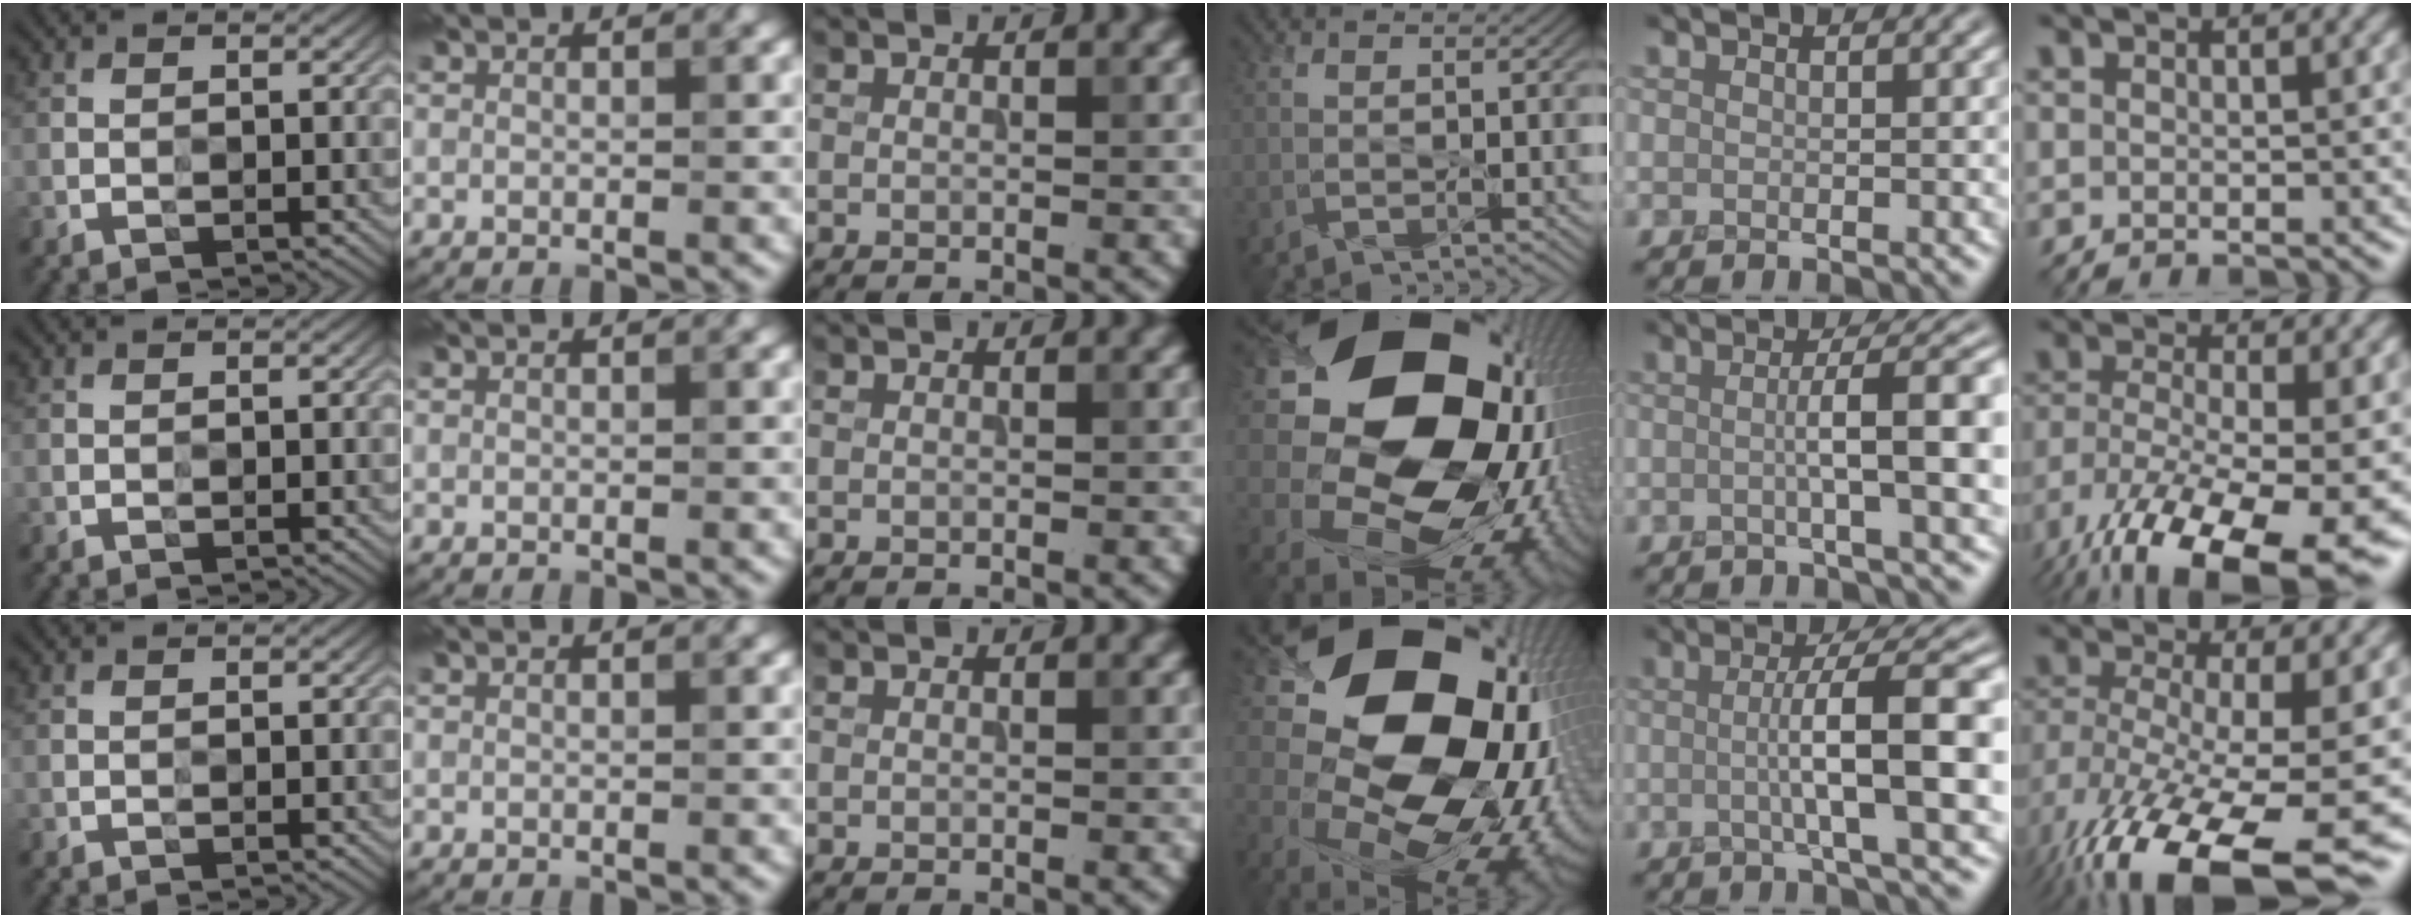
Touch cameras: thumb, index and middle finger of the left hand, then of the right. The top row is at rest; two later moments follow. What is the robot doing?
{"motion": "peel", "object": "tape"}